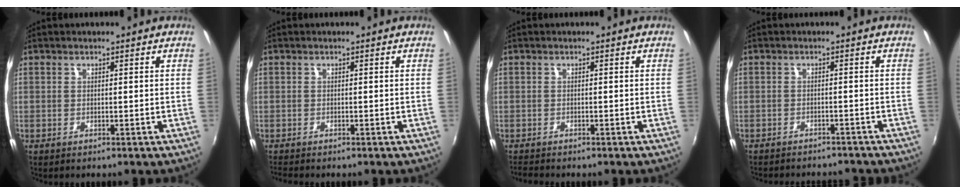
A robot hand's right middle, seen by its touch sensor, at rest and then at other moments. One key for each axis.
{"total": 1.3, "fx": -1.2, "fy": 0.1, "fz": 0.5, "tx": -0.011, "ty": -0.007, "tz": -0.021}
{"total": 2.1, "fx": -2.0, "fy": 0.2, "fz": 0.7, "tx": -0.018, "ty": -0.012, "tz": -0.037}
{"total": 8.2, "fx": -7.5, "fy": 2.2, "fz": 2.7, "tx": -0.067, "ty": -0.011, "tz": -0.100}